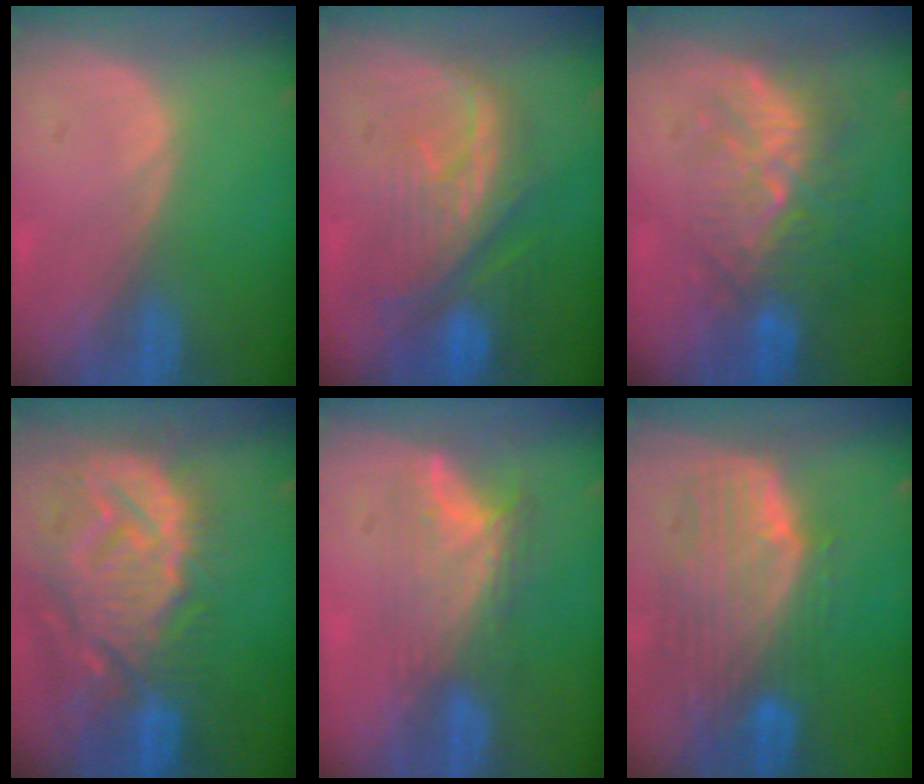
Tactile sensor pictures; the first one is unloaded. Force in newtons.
{"total": 10.1, "press": 8.9, "slide": 4.7}
{"total": 9.3, "press": 8.6, "slide": 3.6}
{"total": 14.4, "press": 12.4, "slide": 7.3}
{"total": 8.1, "press": 6.8, "slide": 4.5}
{"total": 10.2, "press": 8.9, "slide": 5.0}